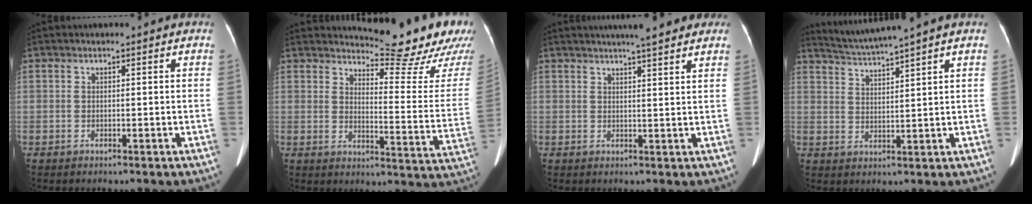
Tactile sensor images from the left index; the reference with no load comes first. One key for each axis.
{"total": 16.6, "fx": 15.6, "fy": 0.5, "fz": 5.6, "tx": -0.073, "ty": -0.107, "tz": 0.177}
{"total": 8.4, "fx": 7.2, "fy": 1.3, "fz": 4.2, "tx": -0.052, "ty": 0.024, "tz": 0.089}
{"total": 5.2, "fx": 4.5, "fy": -2.0, "fz": 1.7, "tx": -0.042, "ty": -0.004, "tz": 0.093}